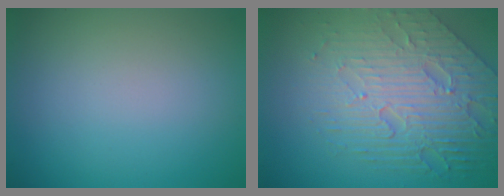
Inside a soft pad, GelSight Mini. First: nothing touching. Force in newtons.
{"total": 8.3, "press": 5.7, "slide": 6.1}